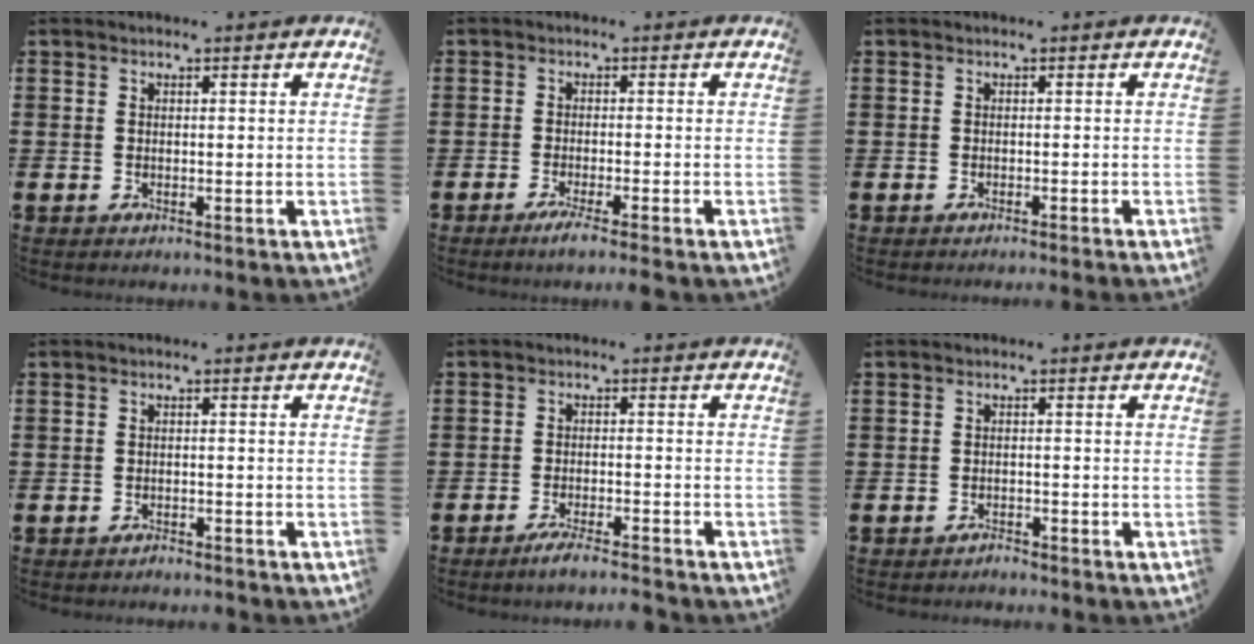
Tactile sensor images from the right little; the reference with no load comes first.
{"total": 2.1, "force": [-1.3, 0.0, 1.7], "torque": [-0.025, -0.003, -0.024]}
{"total": 0.5, "force": [-0.5, -0.2, 0.1], "torque": [0.000, 0.001, -0.012]}
{"total": 0.9, "force": [-0.9, 0.1, 0.0], "torque": [0.005, -0.003, -0.020]}
{"total": 2.6, "force": [-2.3, -0.1, 1.3], "torque": [-0.020, 0.004, -0.043]}
{"total": 1.1, "force": [-1.1, 0.0, 0.0], "torque": [-0.003, 0.002, -0.024]}